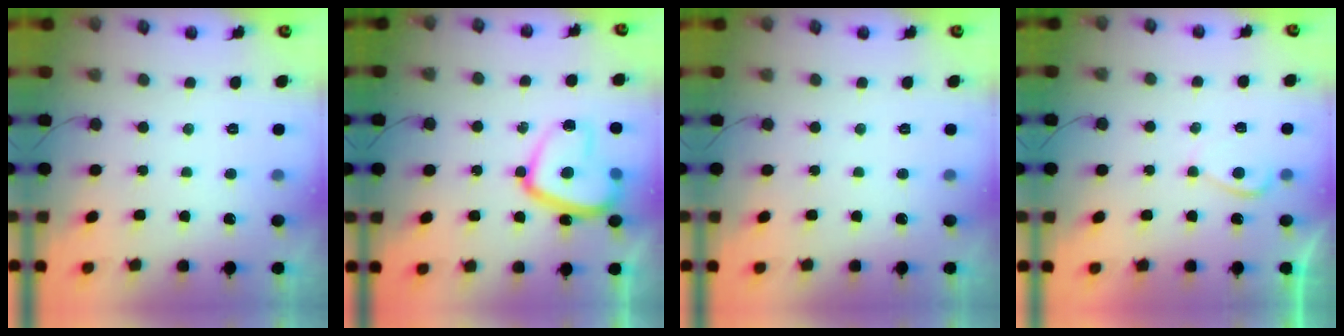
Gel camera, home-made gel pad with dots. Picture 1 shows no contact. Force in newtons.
{"total": 16.1, "press": 16.0, "slide": 1.6}
{"total": 0.0}
{"total": 2.1, "press": 2.0, "slide": 0.5}